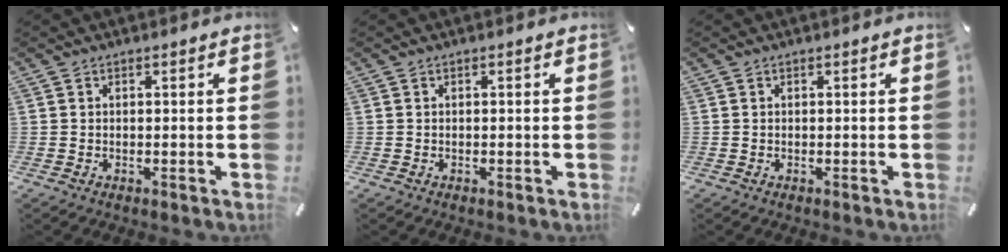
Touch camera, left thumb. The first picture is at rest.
{"total": 0.0}
{"total": 0.0}